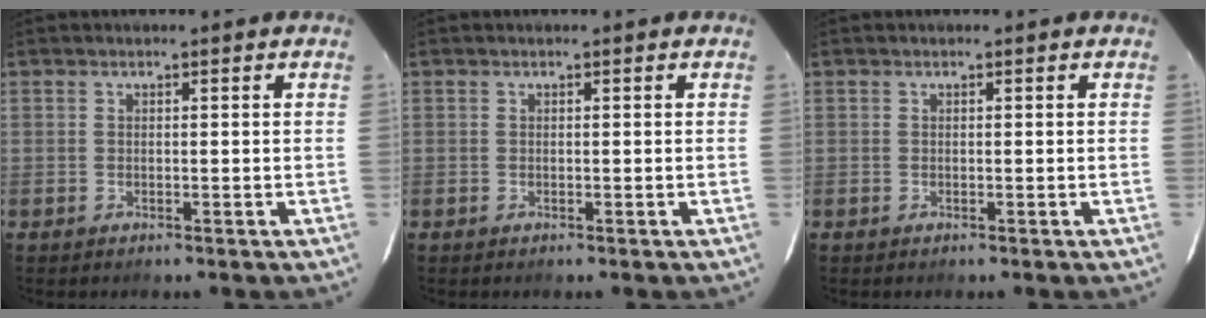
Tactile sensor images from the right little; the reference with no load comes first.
{"total": 0.0}
{"total": 0.0}